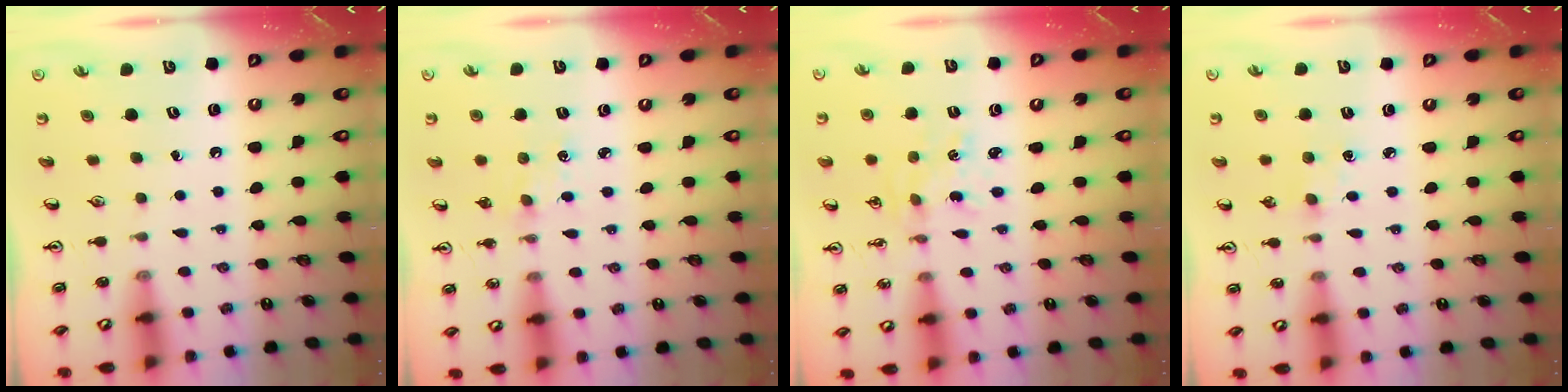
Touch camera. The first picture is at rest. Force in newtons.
{"total": 2.9, "press": 2.8, "slide": 0.4}
{"total": 1.2, "press": 1.2, "slide": 0.3}
{"total": 3.3, "press": 3.3, "slide": 0.4}